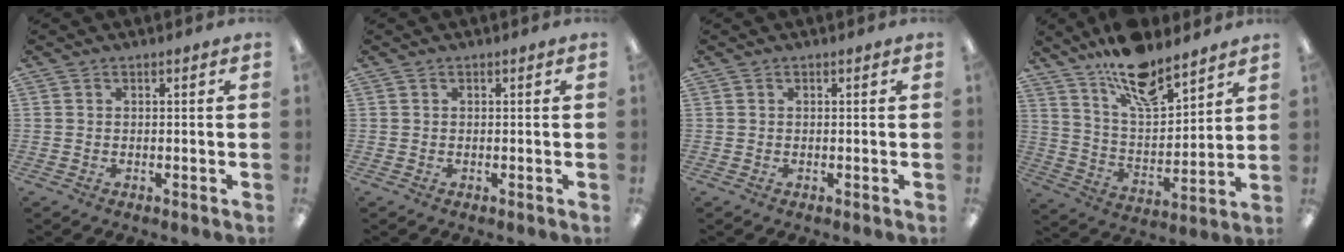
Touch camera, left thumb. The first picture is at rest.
{"total": 0.0}
{"total": 0.0}
{"total": 15.6, "force": [12.3, 5.5, 7.9], "torque": [-0.140, -0.072, 0.217]}